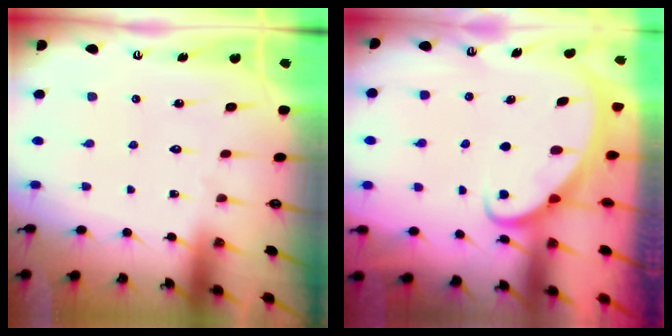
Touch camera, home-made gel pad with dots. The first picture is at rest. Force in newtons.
{"total": 2.0, "press": 2.0, "slide": 0.1}